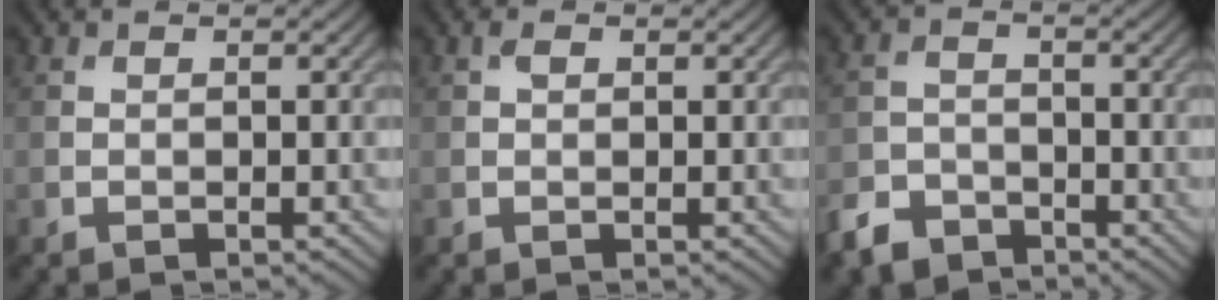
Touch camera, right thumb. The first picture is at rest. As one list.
[{"total": 0.8, "force": [0.3, 0.5, 0.5], "torque": [-0.011, 0.000, 0.005]}, {"total": 4.7, "force": [-3.7, 2.4, 1.5], "torque": [-0.033, -0.005, -0.079]}]